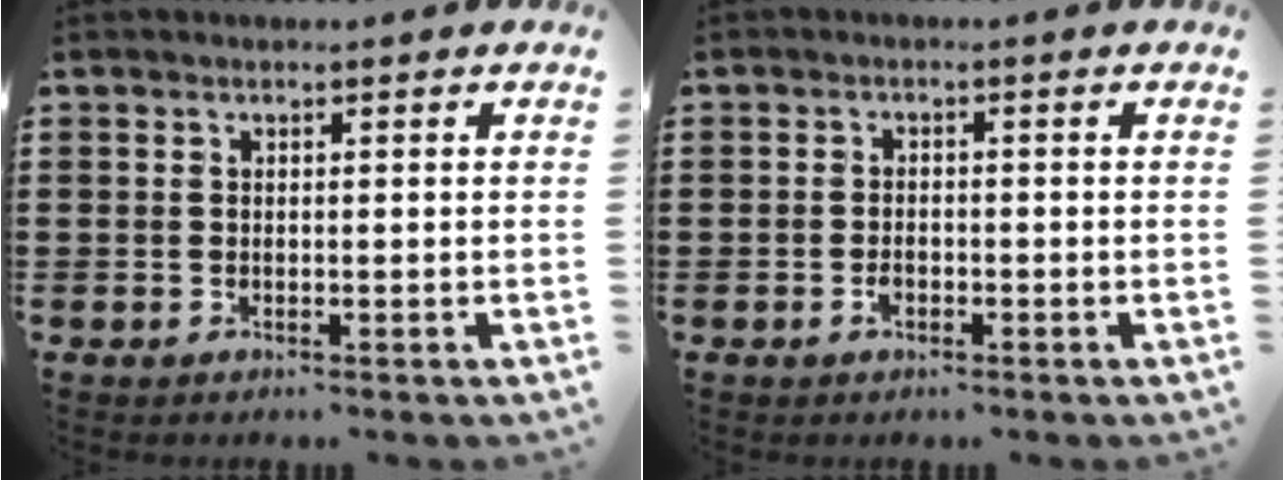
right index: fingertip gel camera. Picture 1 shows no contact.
{"total": 1.5, "force": [-0.6, 0.8, 1.1], "torque": [-0.022, -0.001, -0.011]}